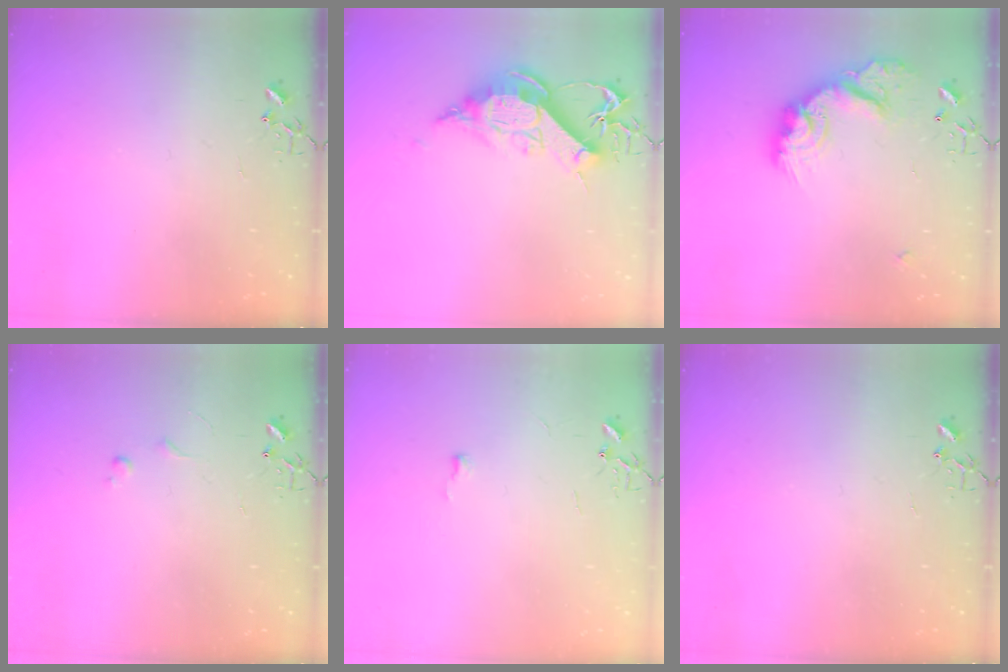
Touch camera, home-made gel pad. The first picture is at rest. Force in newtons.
{"total": 13.9, "press": 13.9, "slide": 1.1}
{"total": 21.0, "press": 20.9, "slide": 1.3}
{"total": 3.6, "press": 3.6, "slide": 0.5}
{"total": 3.3, "press": 3.3, "slide": 0.5}
{"total": 0.0}